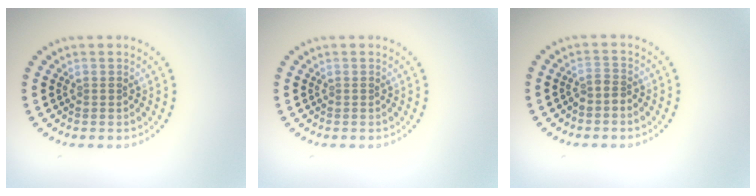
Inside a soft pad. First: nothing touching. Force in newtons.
{"total": 0.0}
{"total": 1.0, "press": 0.7, "slide": 0.7}